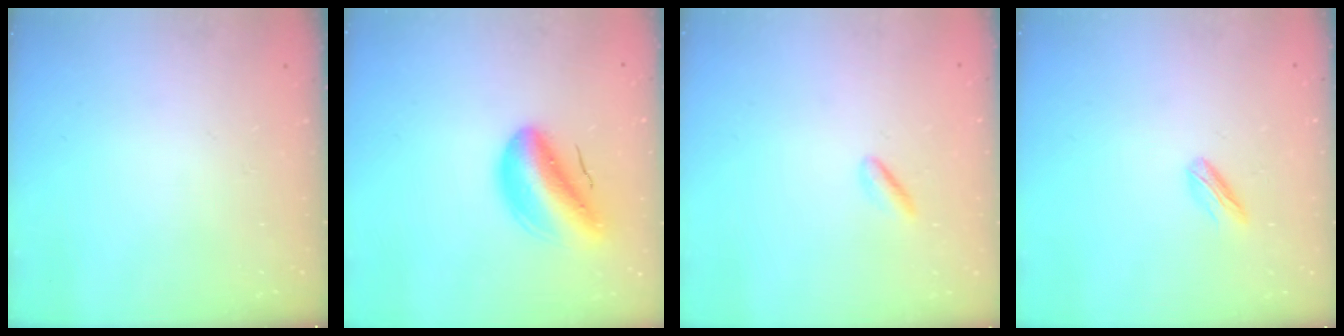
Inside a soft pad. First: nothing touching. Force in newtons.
{"total": 10.1, "press": 9.5, "slide": 3.5}
{"total": 1.0, "press": 0.7, "slide": 0.7}
{"total": 3.0, "press": 2.9, "slide": 0.8}